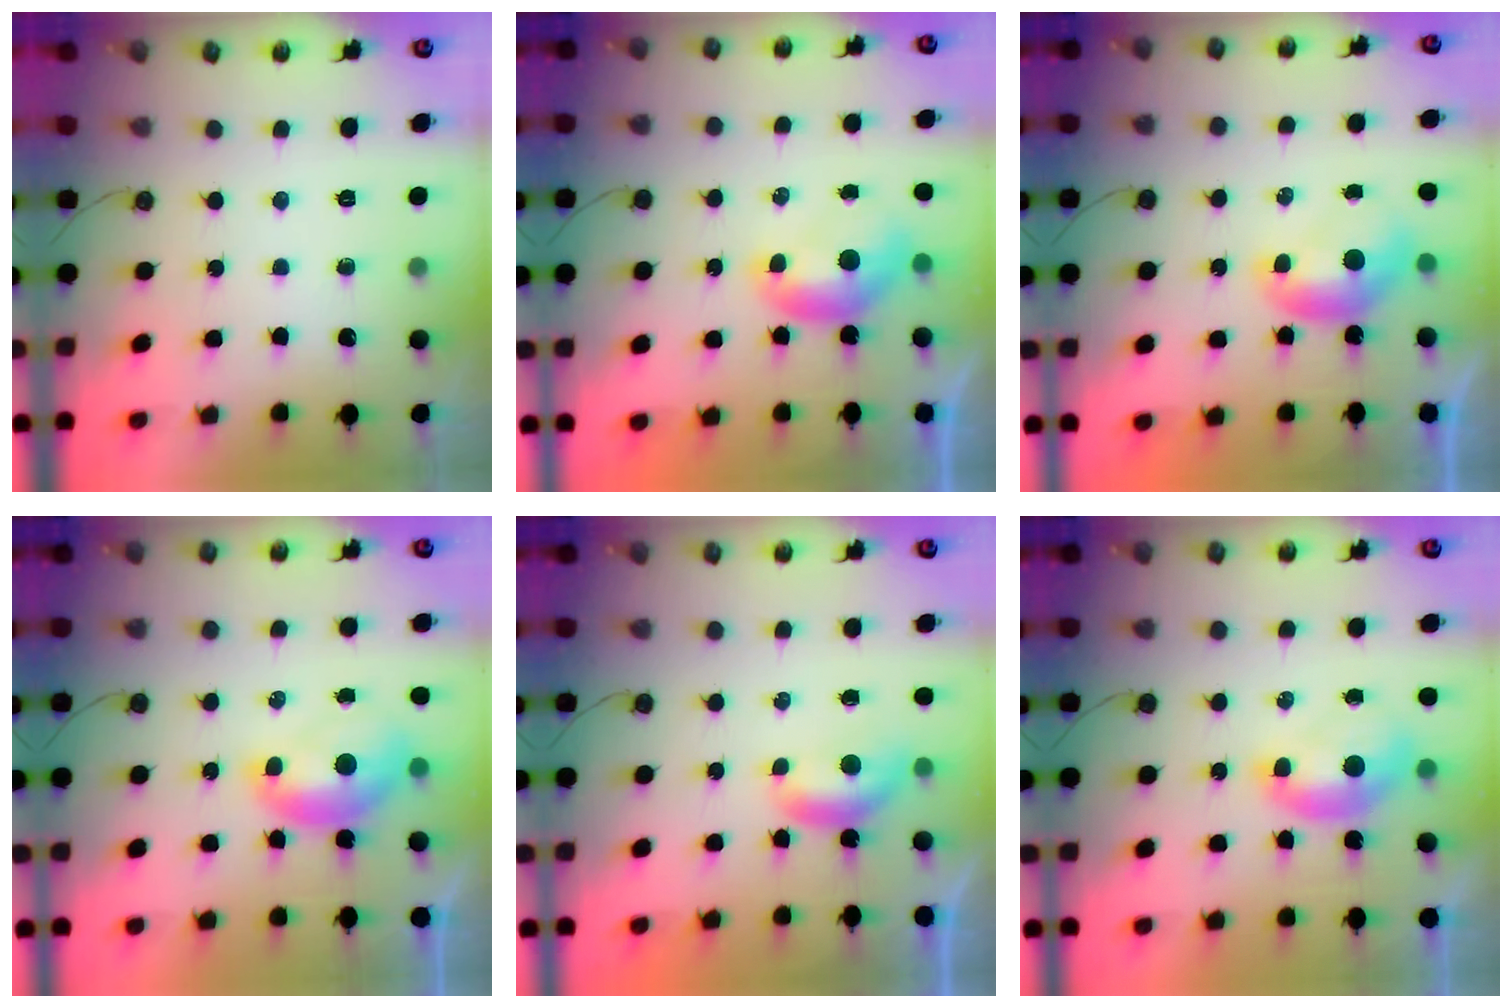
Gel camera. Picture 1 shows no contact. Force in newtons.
{"total": 0.0}
{"total": 0.0}
{"total": 1.4, "press": 1.2, "slide": 0.6}
{"total": 2.2, "press": 2.2, "slide": 0.4}
{"total": 1.5, "press": 1.3, "slide": 0.7}